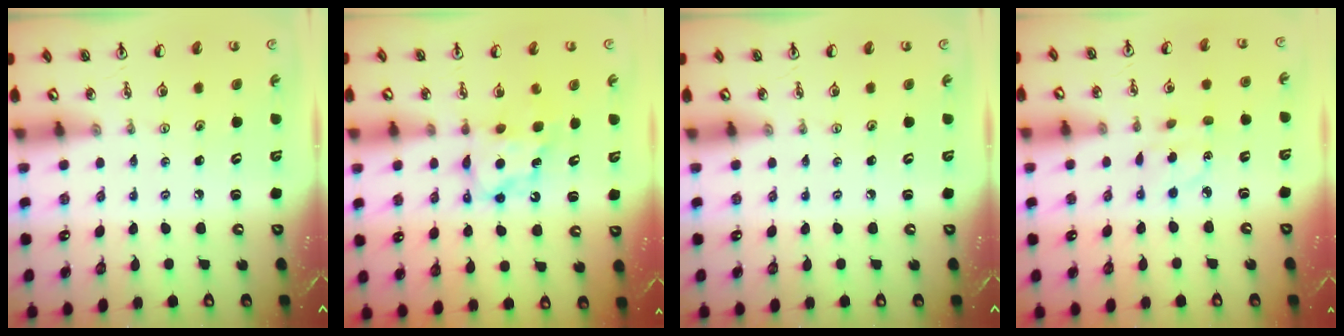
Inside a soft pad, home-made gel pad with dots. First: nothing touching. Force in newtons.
{"total": 6.2, "press": 6.2, "slide": 0.3}
{"total": 0.0}
{"total": 3.4, "press": 3.3, "slide": 0.7}